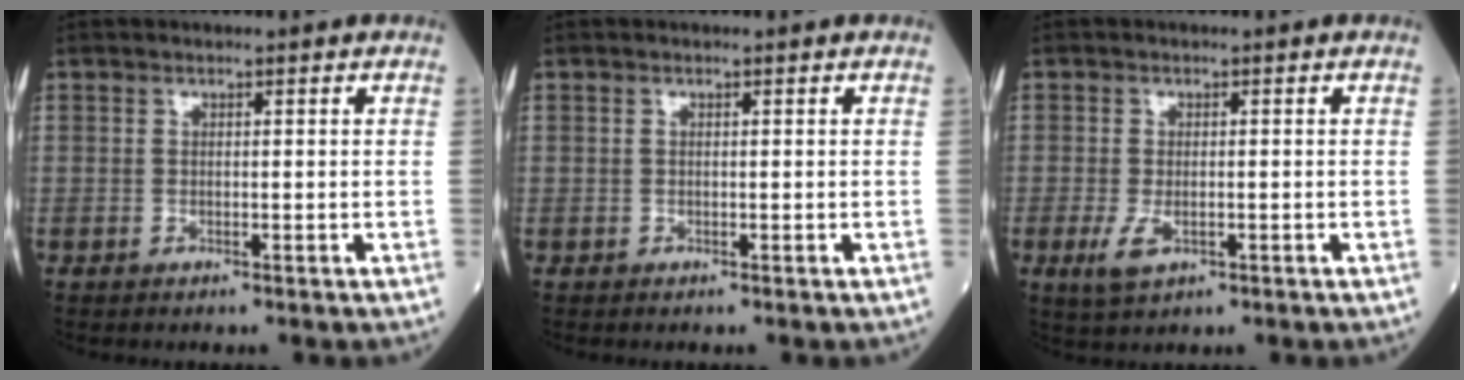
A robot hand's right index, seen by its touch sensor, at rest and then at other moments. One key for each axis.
{"total": 0.0}
{"total": 3.5, "fx": -1.2, "fy": 1.6, "fz": 2.9, "tx": -0.067, "ty": -0.008, "tz": -0.017}